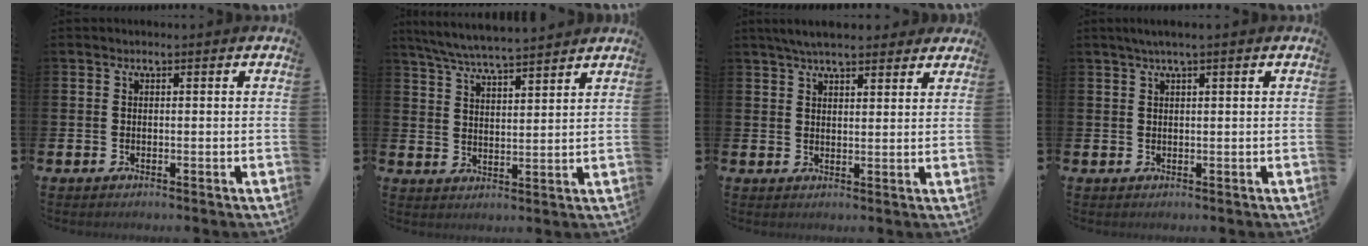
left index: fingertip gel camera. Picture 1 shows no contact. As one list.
[{"total": 6.0, "force": [5.9, 0.1, 1.4], "torque": [-0.052, -0.030, 0.105]}, {"total": 5.0, "force": [4.5, 1.1, 1.8], "torque": [-0.044, -0.009, 0.083]}, {"total": 1.8, "force": [1.2, -0.1, 1.4], "torque": [-0.034, 0.005, 0.023]}]